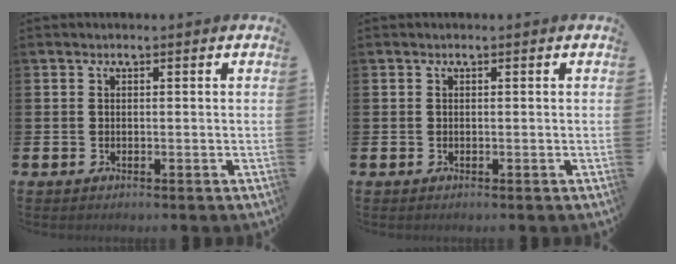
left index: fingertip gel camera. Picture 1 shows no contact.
{"total": 0.0}